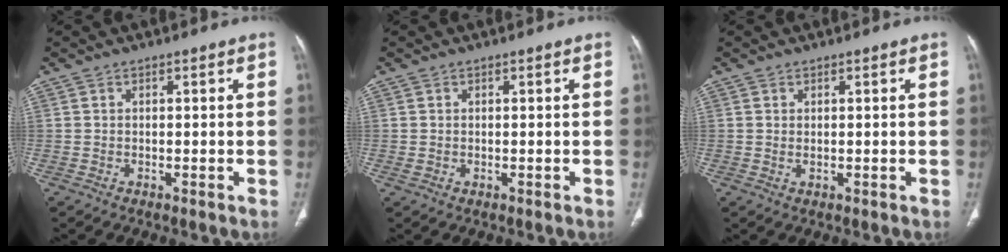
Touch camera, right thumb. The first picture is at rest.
{"total": 0.7, "force": [0.1, 0.5, 0.4], "torque": [-0.009, 0.000, 0.003]}
{"total": 0.6, "force": [0.2, 0.2, 0.6], "torque": [-0.015, -0.001, 0.008]}